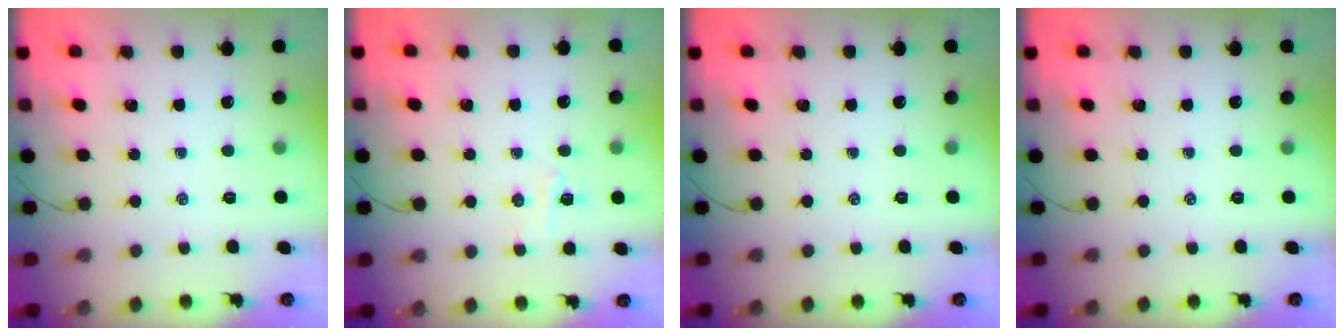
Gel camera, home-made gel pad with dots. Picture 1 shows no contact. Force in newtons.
{"total": 4.3, "press": 4.1, "slide": 1.1}
{"total": 0.0}
{"total": 0.0}